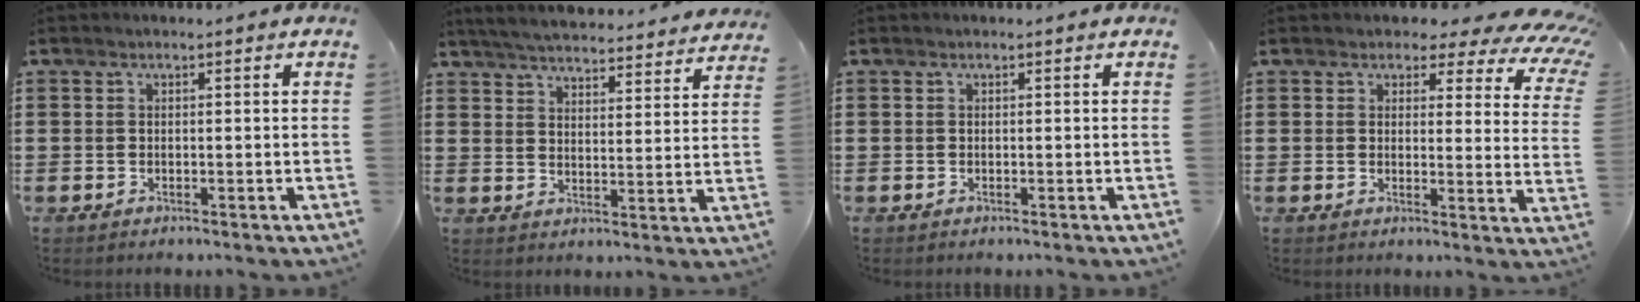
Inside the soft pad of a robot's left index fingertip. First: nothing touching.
{"total": 5.0, "force": [5.0, -0.3, 0.9], "torque": [-0.041, -0.035, 0.085]}
{"total": 0.0}
{"total": 3.7, "force": [2.8, 1.6, 1.8], "torque": [-0.038, -0.019, 0.042]}